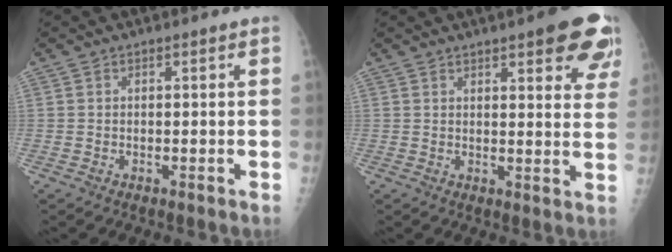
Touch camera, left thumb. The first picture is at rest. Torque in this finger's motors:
{"motor_torque": [1.54, 1.55, 1.04, -0.44, 0.04]}